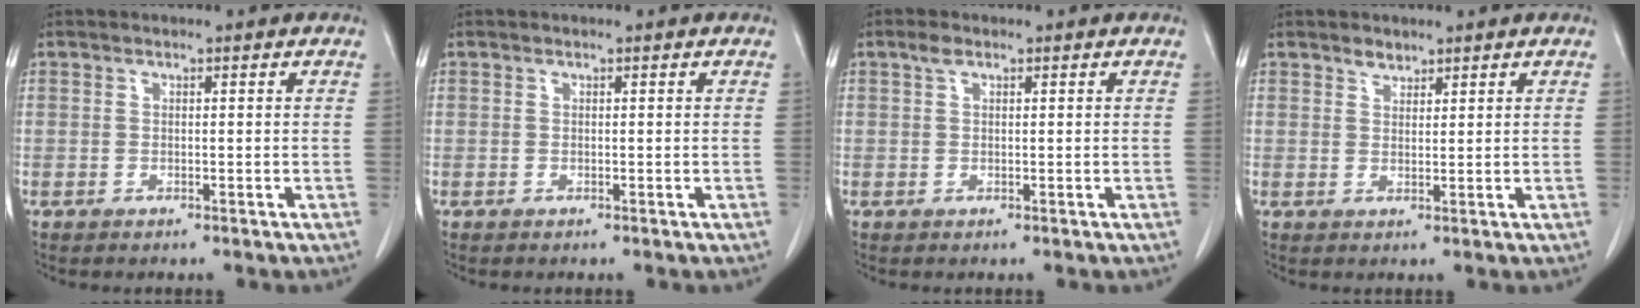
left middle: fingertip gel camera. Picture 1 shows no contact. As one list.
[{"total": 0.0}, {"total": 1.2, "force": [0.7, 0.6, 0.7], "torque": [-0.014, 0.009, 0.013]}, {"total": 1.6, "force": [1.3, 0.8, 0.2], "torque": [-0.003, -0.004, 0.023]}]